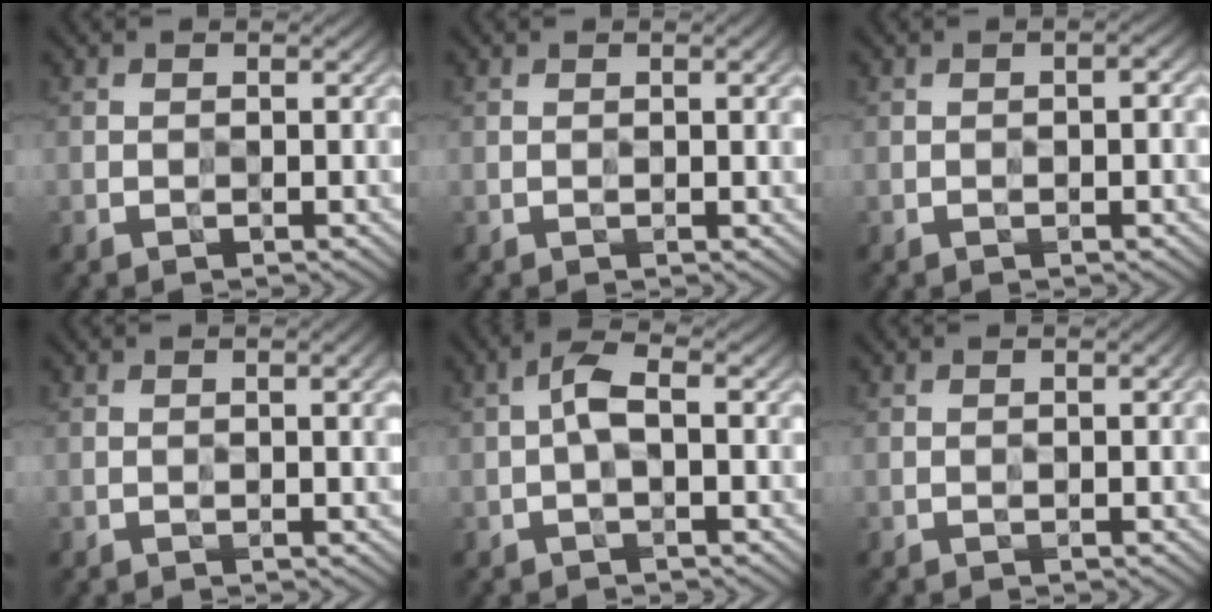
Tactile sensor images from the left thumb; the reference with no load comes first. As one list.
[{"total": 1.7, "force": [0.4, 0.2, 1.6], "torque": [-0.026, 0.000, 0.006]}, {"total": 1.7, "force": [-0.1, 0.3, 1.7], "torque": [-0.027, 0.005, -0.003]}, {"total": 2.7, "force": [0.5, 0.5, 2.6], "torque": [-0.036, 0.003, 0.007]}, {"total": 2.9, "force": [0.0, 0.8, 2.7], "torque": [-0.060, 0.011, -0.007]}, {"total": 1.0, "force": [0.2, 0.1, 1.0], "torque": [-0.017, 0.001, 0.002]}]